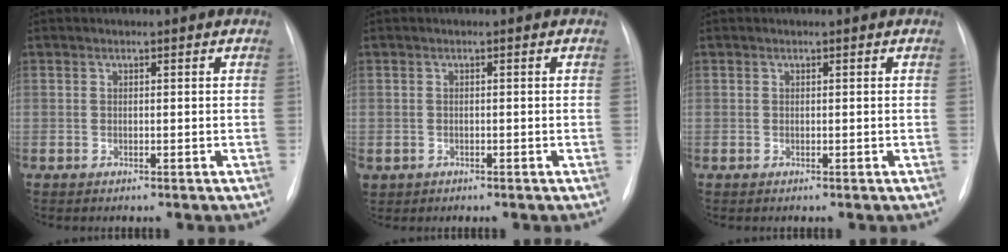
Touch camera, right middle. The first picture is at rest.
{"total": 1.1, "force": [-0.5, 1.0, 0.2], "torque": [-0.007, 0.004, -0.001]}
{"total": 0.0}